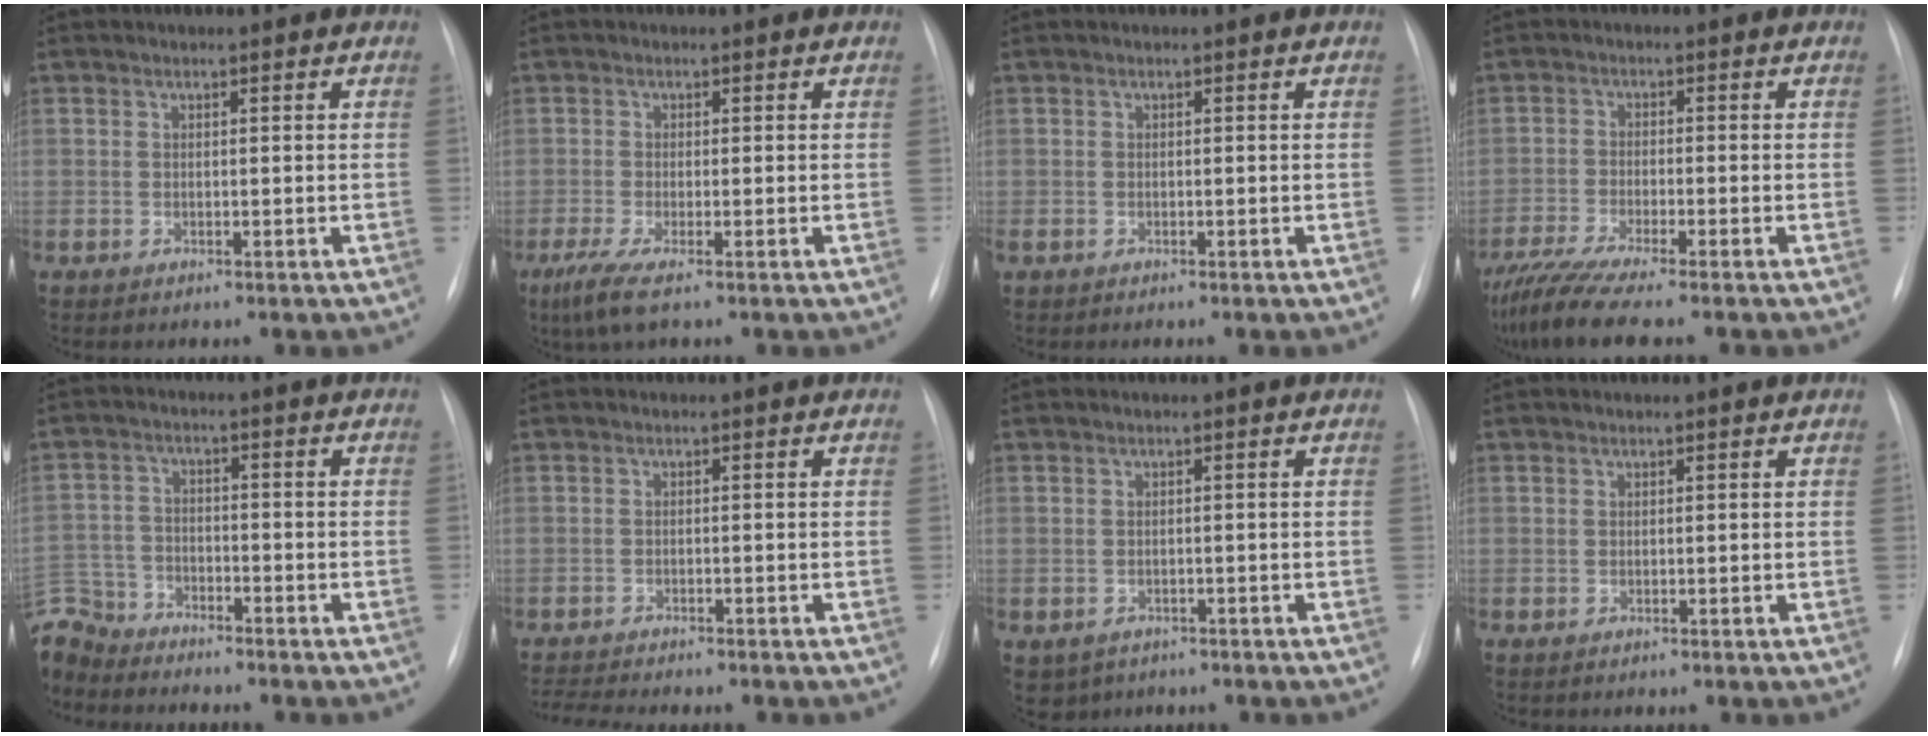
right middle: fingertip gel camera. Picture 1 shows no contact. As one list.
[{"total": 3.8, "force": [-2.2, 0.4, 3.0], "torque": [-0.070, -0.015, -0.043]}, {"total": 1.0, "force": [-0.7, 0.6, 0.4], "torque": [-0.009, 0.000, -0.008]}, {"total": 9.4, "force": [-7.9, -0.4, 4.9], "torque": [-0.089, -0.024, -0.133]}, {"total": 9.8, "force": [-9.1, 3.5, 1.1], "torque": [-0.039, 0.007, -0.175]}, {"total": 7.4, "force": [-6.7, 0.8, 2.9], "torque": [-0.045, -0.007, -0.101]}, {"total": 3.9, "force": [-2.6, 2.8, 0.7], "torque": [-0.007, 0.005, -0.031]}, {"total": 0.0}]